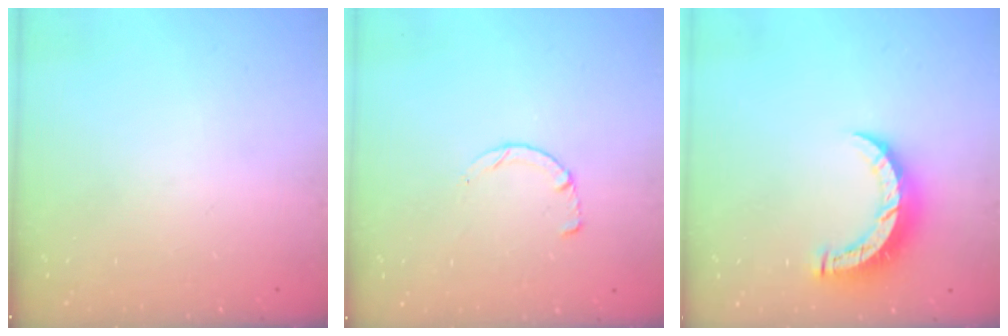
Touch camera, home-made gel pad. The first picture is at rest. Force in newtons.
{"total": 2.5, "press": 2.5, "slide": 0.3}
{"total": 10.2, "press": 10.1, "slide": 1.0}